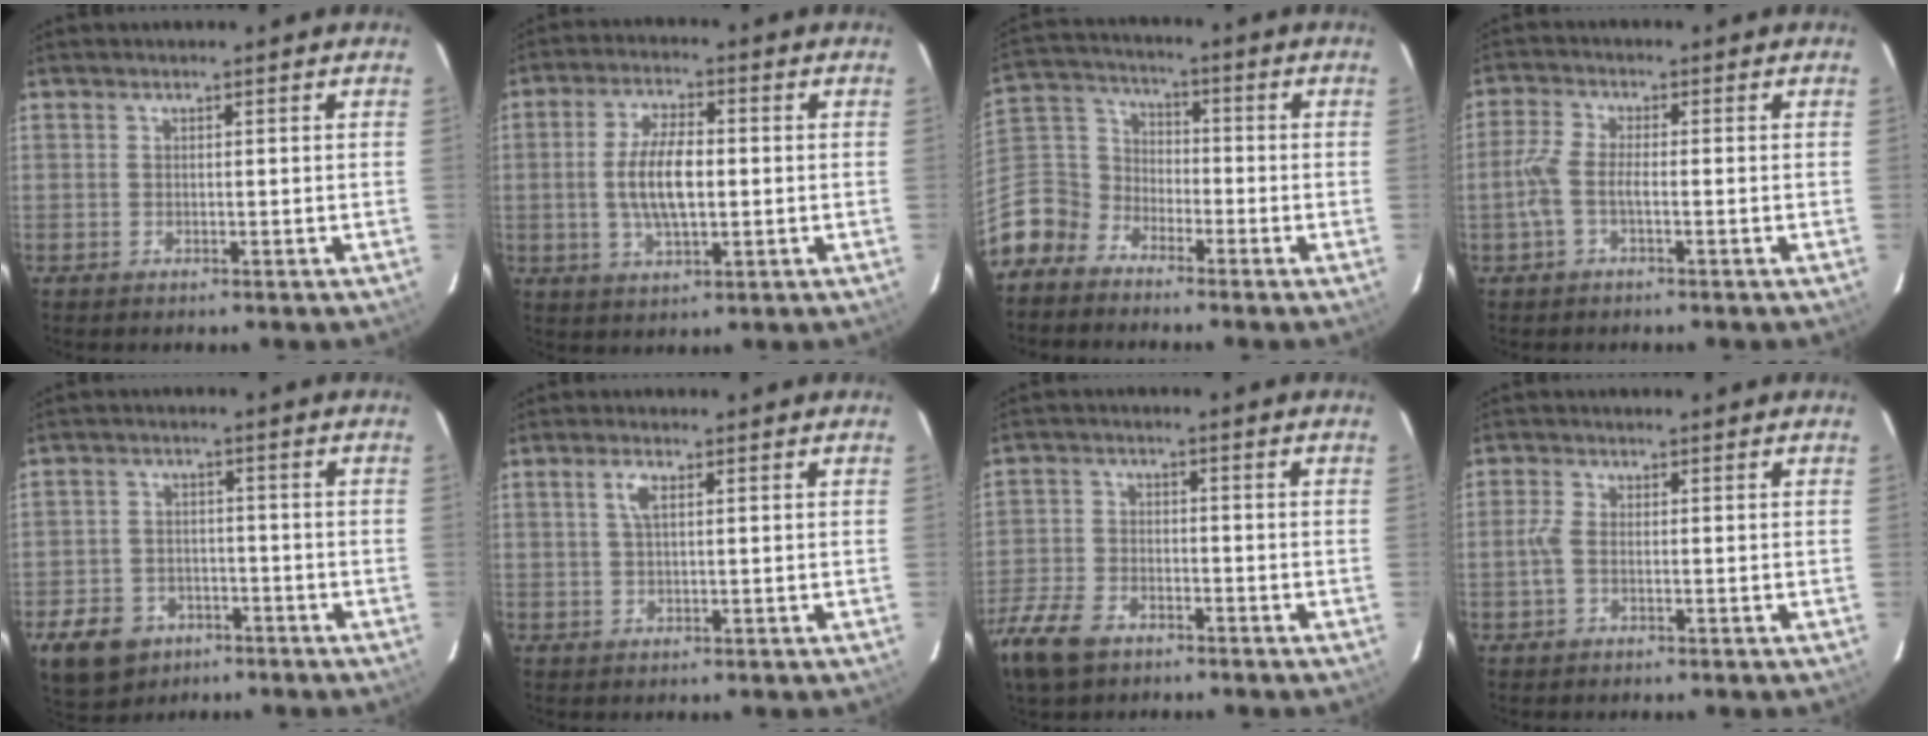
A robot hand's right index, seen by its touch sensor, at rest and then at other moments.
{"total": 9.1, "force": [-0.4, 3.6, 8.3], "torque": [-0.164, 0.004, -0.006]}
{"total": 9.8, "force": [-6.6, 7.1, 1.1], "torque": [-0.055, 0.039, -0.150]}
{"total": 4.2, "force": [-1.4, 1.3, 3.7], "torque": [-0.091, 0.006, -0.029]}
{"total": 12.7, "force": [-7.2, 9.1, 5.1], "torque": [-0.147, 0.008, -0.104]}
{"total": 2.6, "force": [0.8, 0.9, 2.3], "torque": [-0.049, 0.003, 0.016]}
{"total": 10.4, "force": [-7.0, 5.7, 5.1], "torque": [-0.141, -0.009, -0.141]}
{"total": 2.5, "force": [-0.6, 1.1, 2.1], "torque": [-0.054, 0.004, -0.014]}